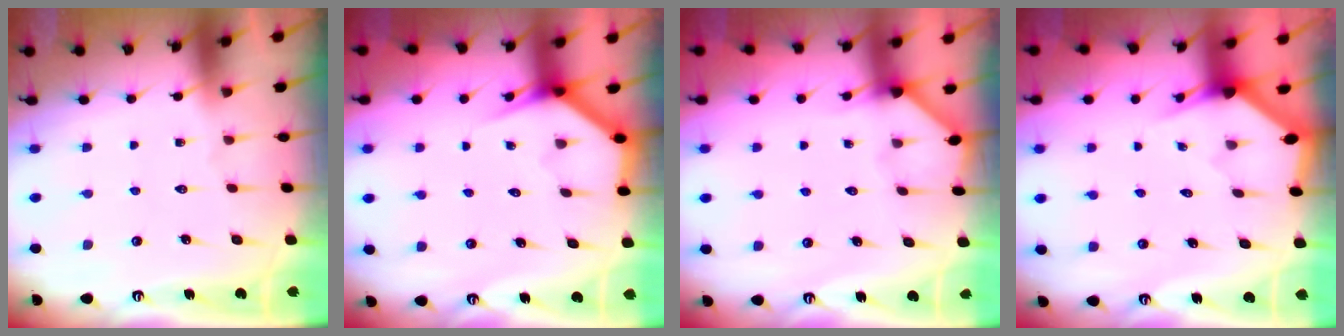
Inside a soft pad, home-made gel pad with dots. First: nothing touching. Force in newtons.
{"total": 3.6, "press": 3.6, "slide": 0.3}
{"total": 2.6, "press": 2.6, "slide": 0.2}
{"total": 2.3, "press": 2.3, "slide": 0.1}